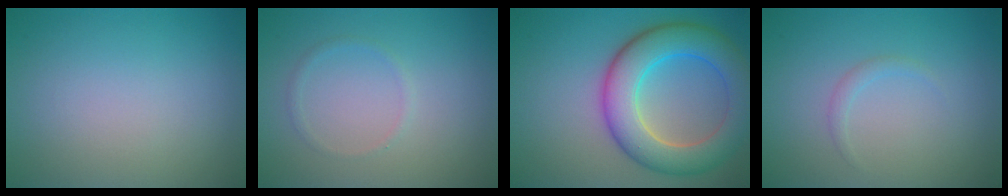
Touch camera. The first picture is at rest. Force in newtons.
{"total": 0.7, "press": 0.7, "slide": 0.1}
{"total": 8.2, "press": 8.1, "slide": 0.3}
{"total": 0.8, "press": 0.8, "slide": 0.1}